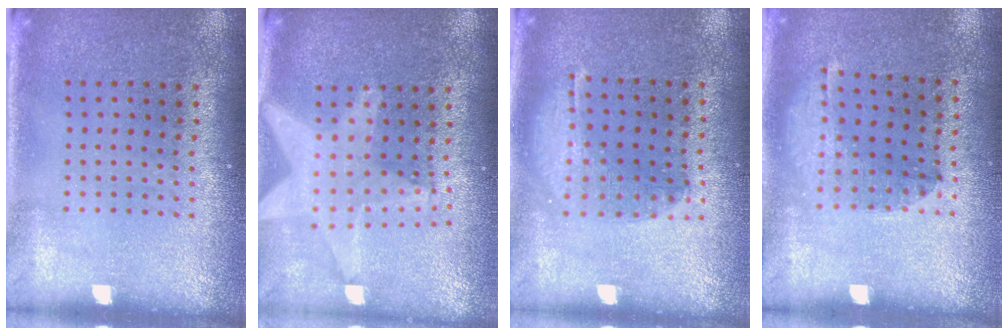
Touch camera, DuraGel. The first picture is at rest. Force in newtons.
{"total": 1.9, "press": 1.6, "slide": 0.8}
{"total": 1.4, "press": 1.4, "slide": 0.4}
{"total": 1.0, "press": 1.0, "slide": 0.3}